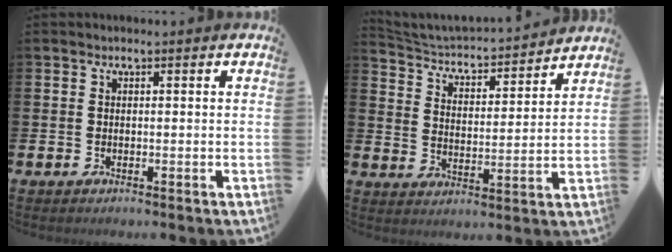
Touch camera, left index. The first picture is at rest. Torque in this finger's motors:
{"motor_torque": [0.21, -0.34, 0.12, 0.04]}